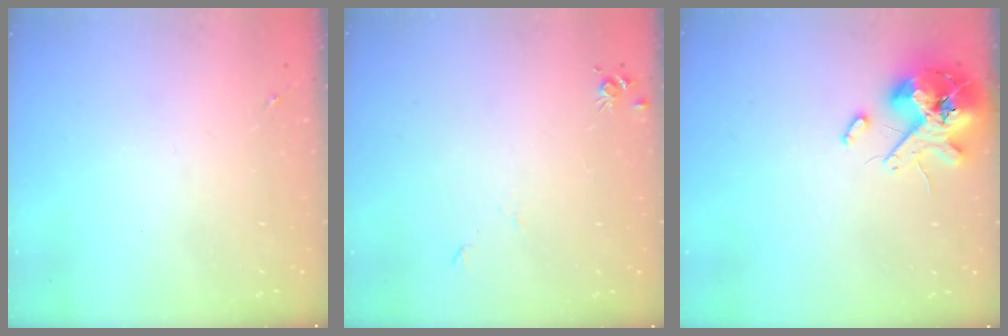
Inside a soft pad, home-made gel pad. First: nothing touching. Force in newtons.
{"total": 5.2, "press": 5.2, "slide": 0.7}
{"total": 13.3, "press": 13.1, "slide": 2.2}